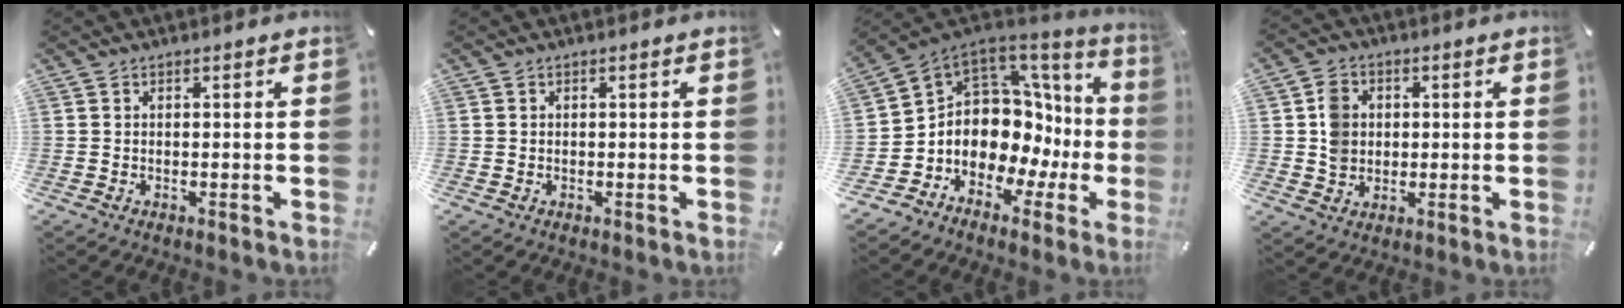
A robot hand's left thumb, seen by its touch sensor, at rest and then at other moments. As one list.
[{"total": 0.0}, {"total": 11.3, "force": [0.5, 9.5, 6.1], "torque": [-0.105, -0.053, 0.017]}, {"total": 5.8, "force": [0.5, 5.3, 2.3], "torque": [-0.028, 0.002, 0.008]}]